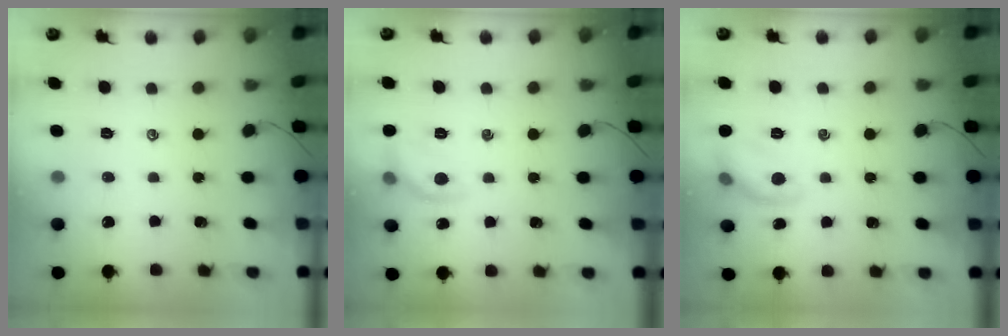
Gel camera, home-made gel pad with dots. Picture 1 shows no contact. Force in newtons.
{"total": 8.1, "press": 8.1, "slide": 0.8}
{"total": 8.4, "press": 8.3, "slide": 1.4}